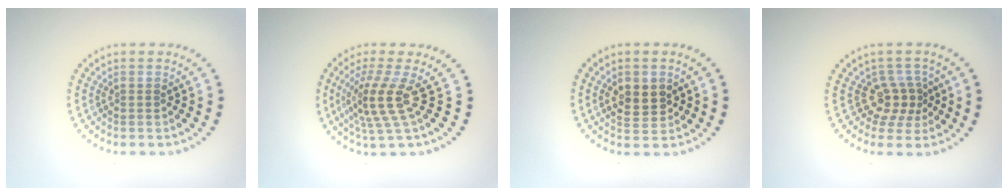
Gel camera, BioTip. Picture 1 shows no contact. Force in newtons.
{"total": 3.9, "press": 2.8, "slide": 2.8}
{"total": 2.9, "press": 2.9, "slide": 0.4}
{"total": 2.8, "press": 2.1, "slide": 1.9}